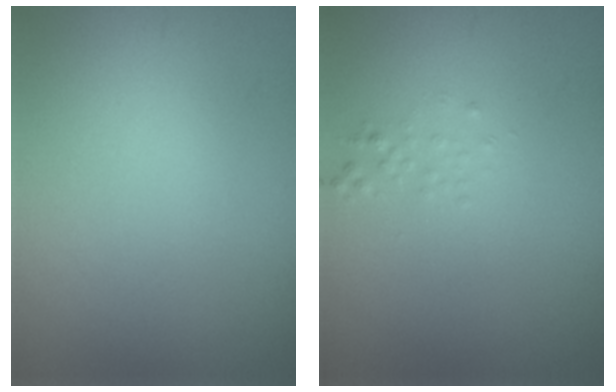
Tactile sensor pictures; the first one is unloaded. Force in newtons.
{"total": 0.7, "press": 0.6, "slide": 0.1}